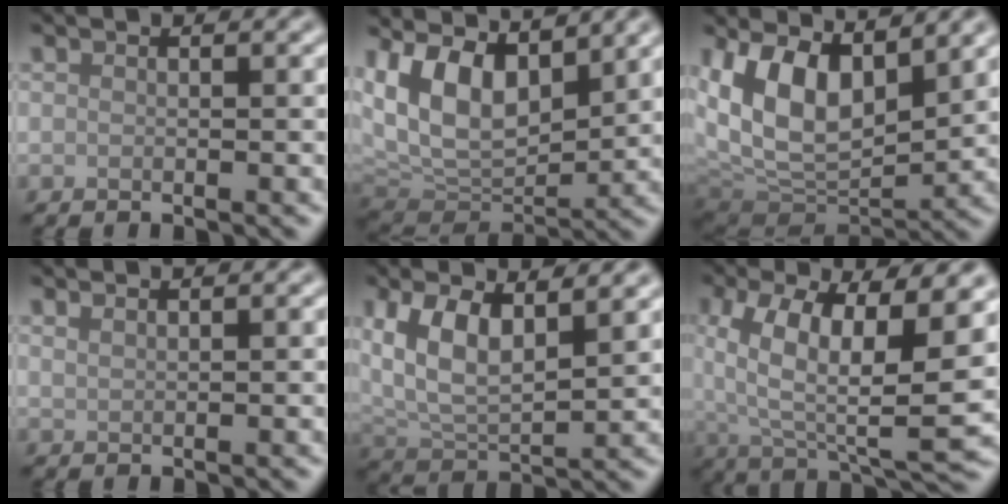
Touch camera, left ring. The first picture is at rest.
{"total": 10.3, "force": [4.0, 5.9, 7.4], "torque": [-0.145, 0.005, 0.070]}
{"total": 10.2, "force": [3.5, 5.8, 7.6], "torque": [-0.141, -0.012, 0.063]}
{"total": 0.9, "force": [0.8, 0.2, 0.3], "torque": [-0.006, 0.000, 0.017]}
{"total": 7.7, "force": [3.2, 3.8, 5.9], "torque": [-0.115, 0.002, 0.053]}
{"total": 12.1, "force": [2.7, 4.5, 10.9], "torque": [-0.194, -0.010, 0.047]}